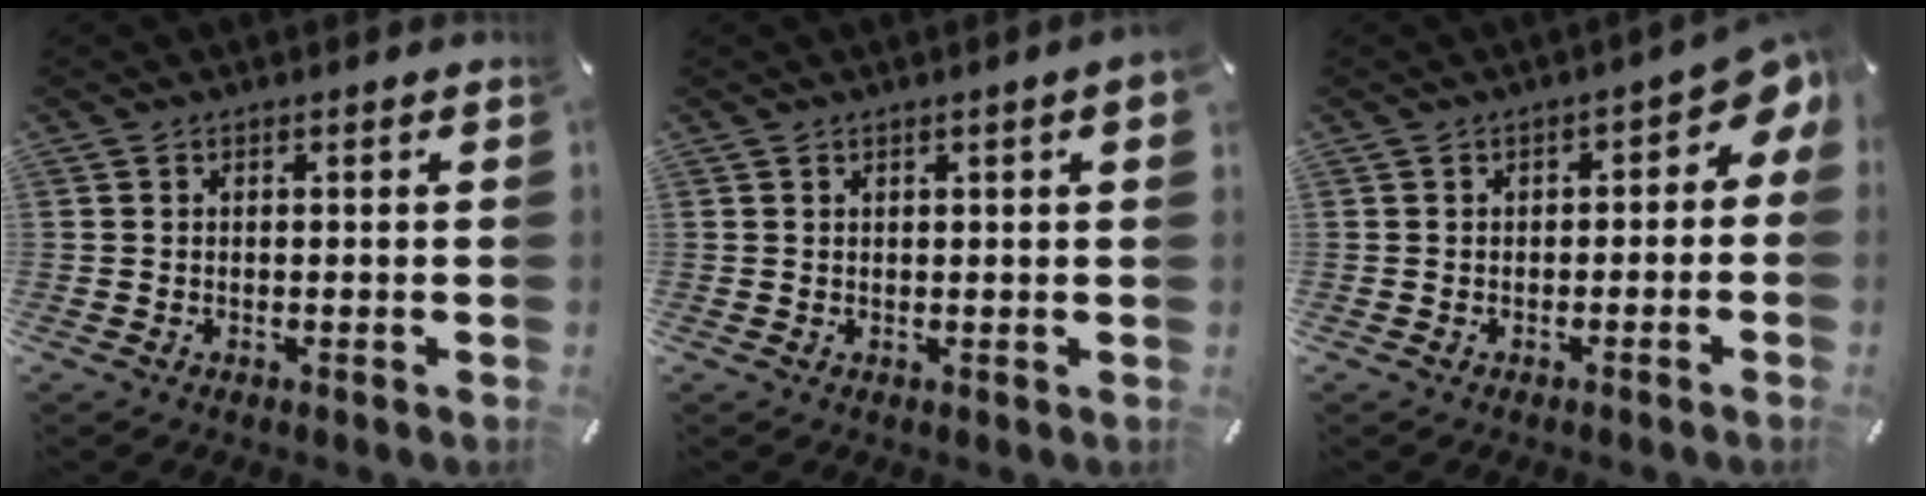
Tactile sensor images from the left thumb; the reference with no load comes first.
{"total": 2.0, "force": [0.9, 0.2, 1.8], "torque": [-0.035, 0.001, 0.014]}
{"total": 4.4, "force": [0.4, 2.8, 3.3], "torque": [-0.042, -0.005, 0.000]}